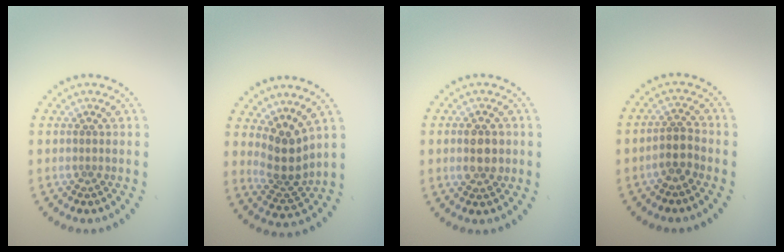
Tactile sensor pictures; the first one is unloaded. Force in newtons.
{"total": 3.6, "press": 2.7, "slide": 2.4}
{"total": 2.9, "press": 2.9, "slide": 0.2}
{"total": 2.3, "press": 2.0, "slide": 1.2}